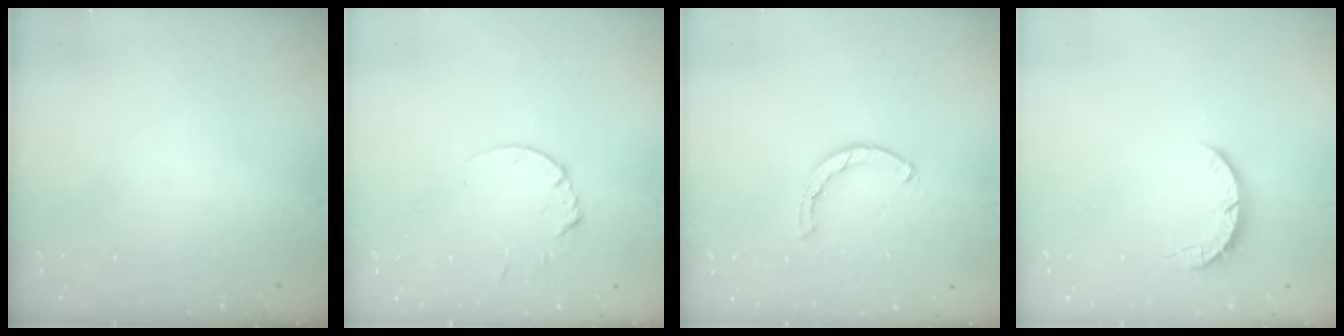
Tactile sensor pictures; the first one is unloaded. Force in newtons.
{"total": 1.8, "press": 1.7, "slide": 0.2}
{"total": 2.1, "press": 2.1, "slide": 0.2}
{"total": 3.6, "press": 3.5, "slide": 0.5}